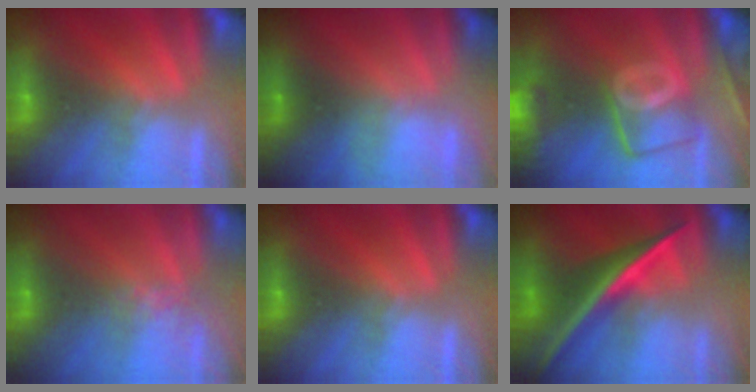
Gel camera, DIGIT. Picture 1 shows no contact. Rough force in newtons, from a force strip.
{"total": 2.4}
{"total": 8.1}
{"total": 3.9}
{"total": 0.0}
{"total": 2.7}